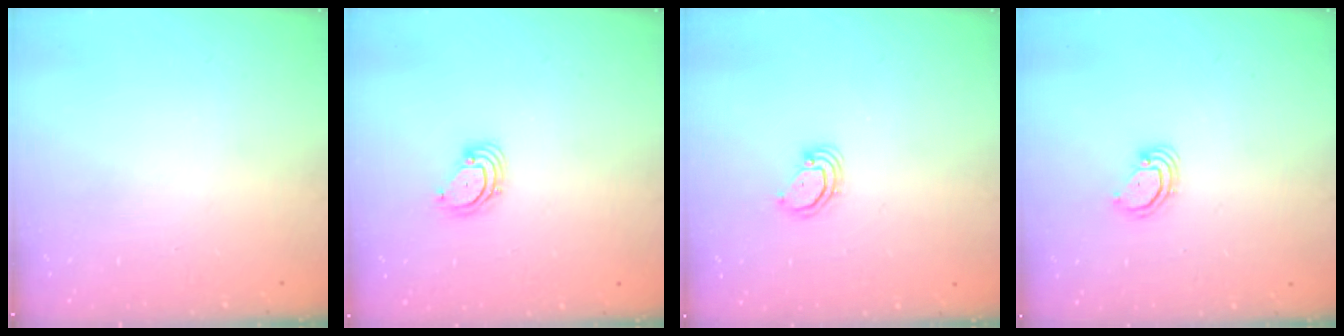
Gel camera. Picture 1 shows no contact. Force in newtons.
{"total": 3.6, "press": 3.6, "slide": 0.3}
{"total": 2.9, "press": 2.9, "slide": 0.2}
{"total": 2.9, "press": 2.9, "slide": 0.2}